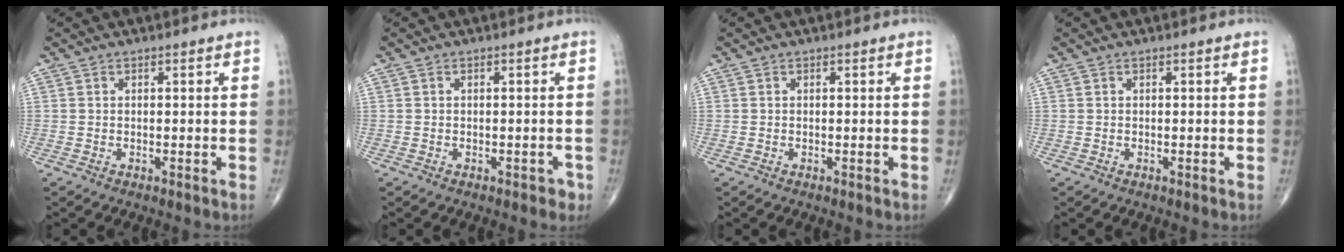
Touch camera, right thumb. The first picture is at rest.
{"total": 1.5, "force": [-0.8, 0.9, 0.8], "torque": [-0.006, 0.004, -0.009]}
{"total": 0.0}
{"total": 0.0}